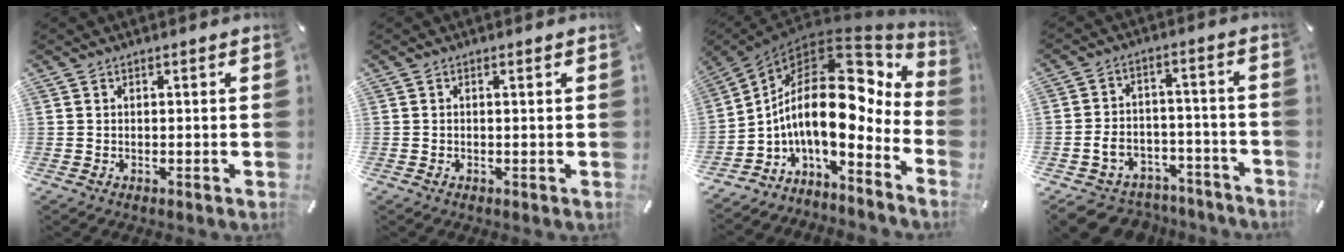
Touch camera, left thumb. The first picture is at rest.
{"total": 0.8, "force": [0.0, 0.1, 0.8], "torque": [-0.015, -0.002, 0.000]}
{"total": 18.8, "force": [2.6, 8.3, 16.6], "torque": [-0.338, -0.047, 0.036]}
{"total": 8.3, "force": [-4.1, 6.7, 2.8], "torque": [-0.060, 0.031, -0.068]}